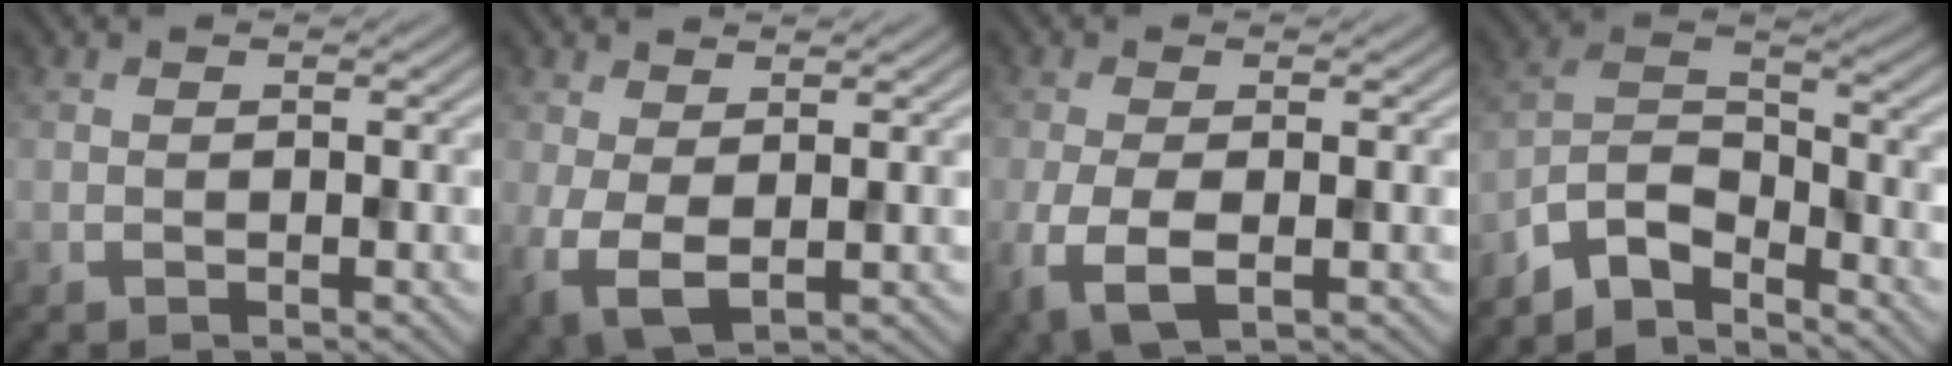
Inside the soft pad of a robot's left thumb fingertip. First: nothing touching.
{"total": 4.5, "force": [0.5, 2.2, 3.9], "torque": [-0.097, -0.005, 0.008]}
{"total": 5.6, "force": [-1.7, 2.5, 4.7], "torque": [-0.118, -0.014, -0.032]}
{"total": 7.1, "force": [-5.8, 2.5, 3.3], "torque": [-0.063, 0.001, -0.131]}